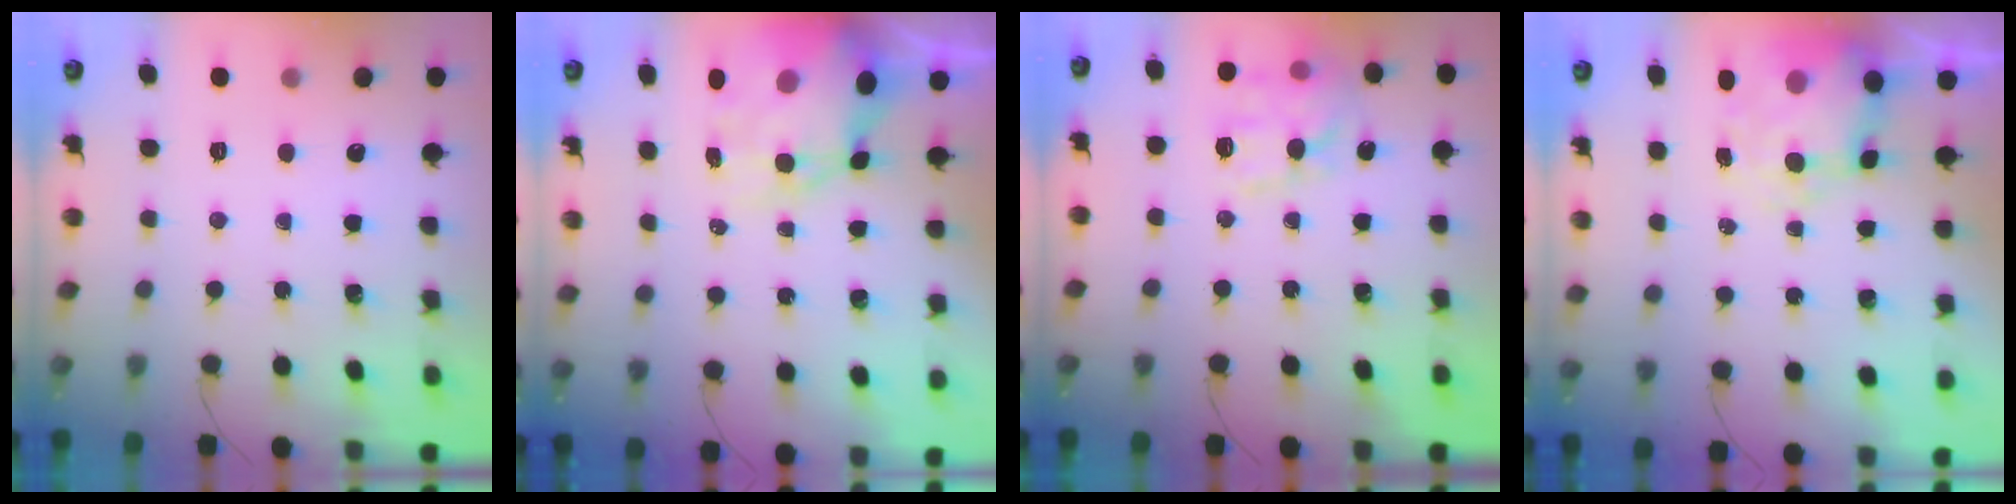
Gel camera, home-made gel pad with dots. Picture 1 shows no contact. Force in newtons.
{"total": 11.3, "press": 11.0, "slide": 2.9}
{"total": 12.9, "press": 12.9, "slide": 0.2}
{"total": 8.4, "press": 8.2, "slide": 1.5}